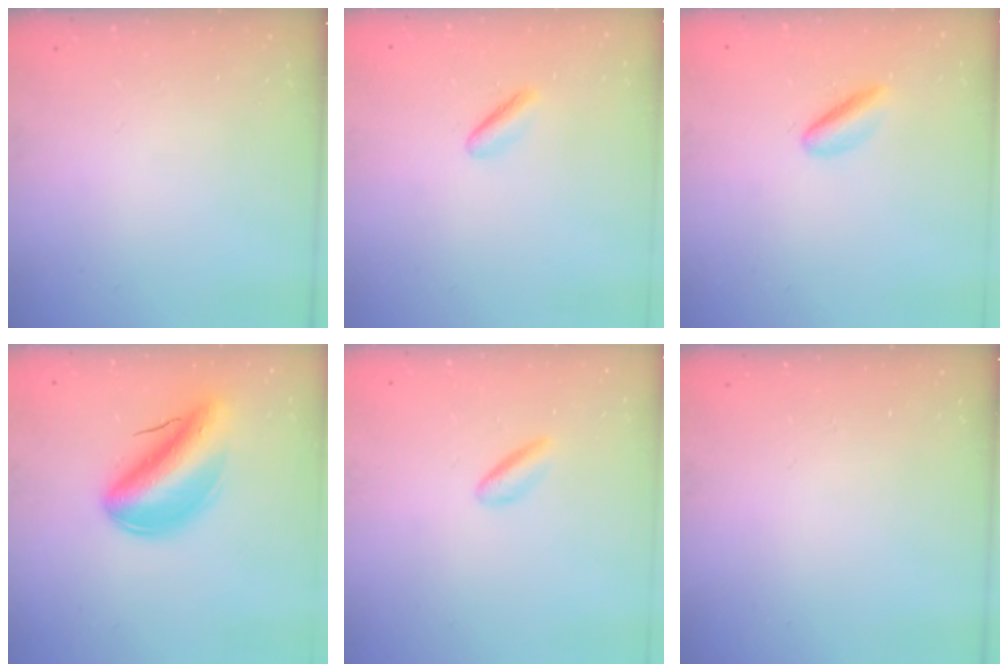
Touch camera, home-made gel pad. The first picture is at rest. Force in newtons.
{"total": 2.1, "press": 2.0, "slide": 0.6}
{"total": 2.9, "press": 2.8, "slide": 0.4}
{"total": 8.9, "press": 8.4, "slide": 3.0}
{"total": 1.8, "press": 1.6, "slide": 0.9}
{"total": 0.0}